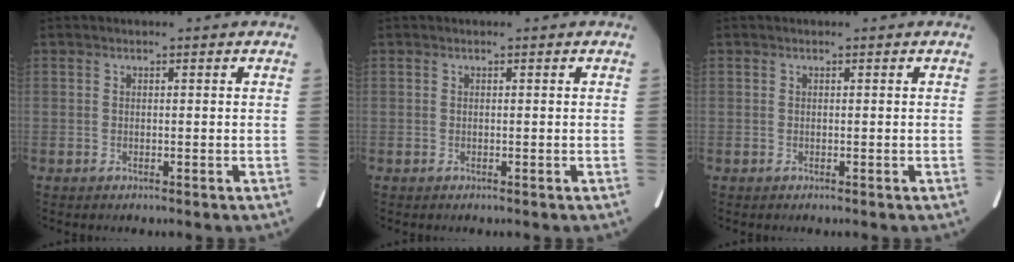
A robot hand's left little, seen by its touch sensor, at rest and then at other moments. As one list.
[{"total": 0.0}, {"total": 0.0}]